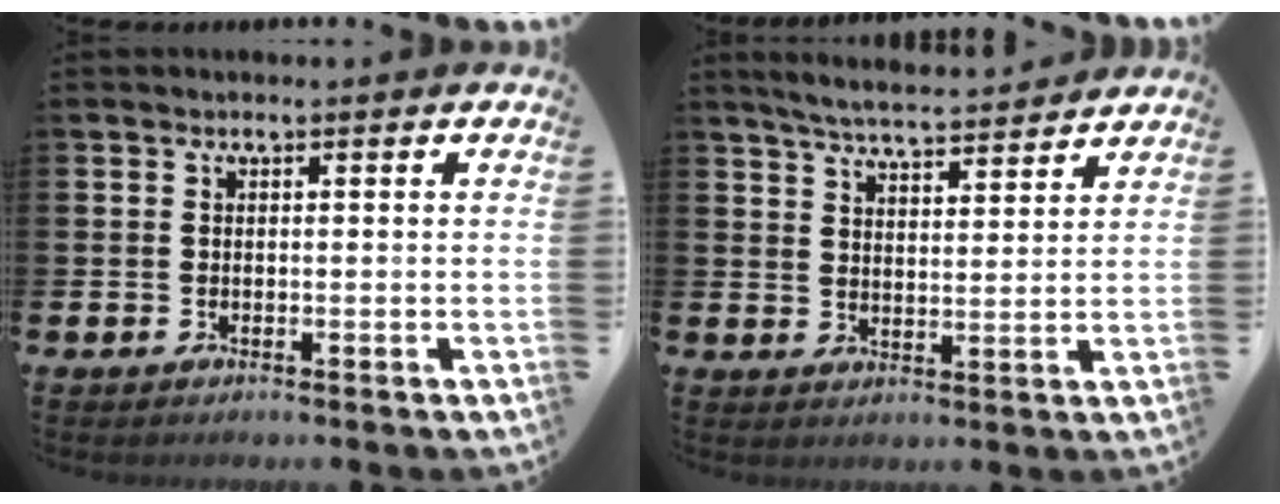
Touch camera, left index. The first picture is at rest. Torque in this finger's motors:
{"motor_torque": [0.77, -0.72, 0.31, 0.11]}